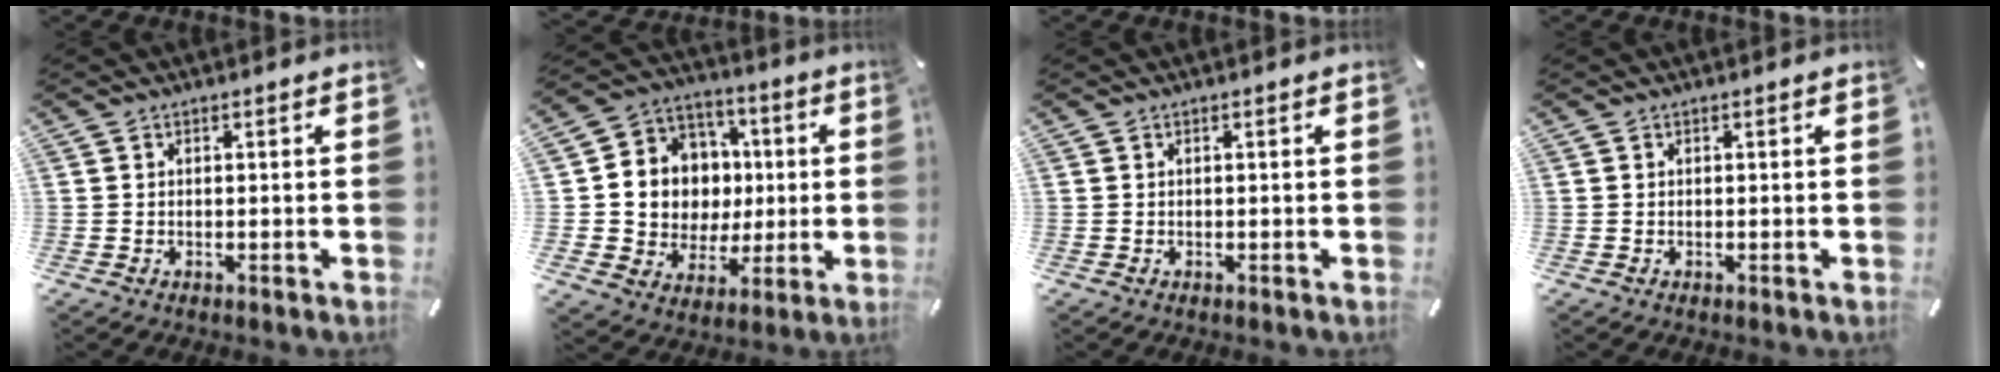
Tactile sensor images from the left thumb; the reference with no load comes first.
{"total": 12.3, "force": [0.4, 12.1, 1.9], "torque": [-0.032, -0.014, 0.027]}
{"total": 0.0}
{"total": 0.0}